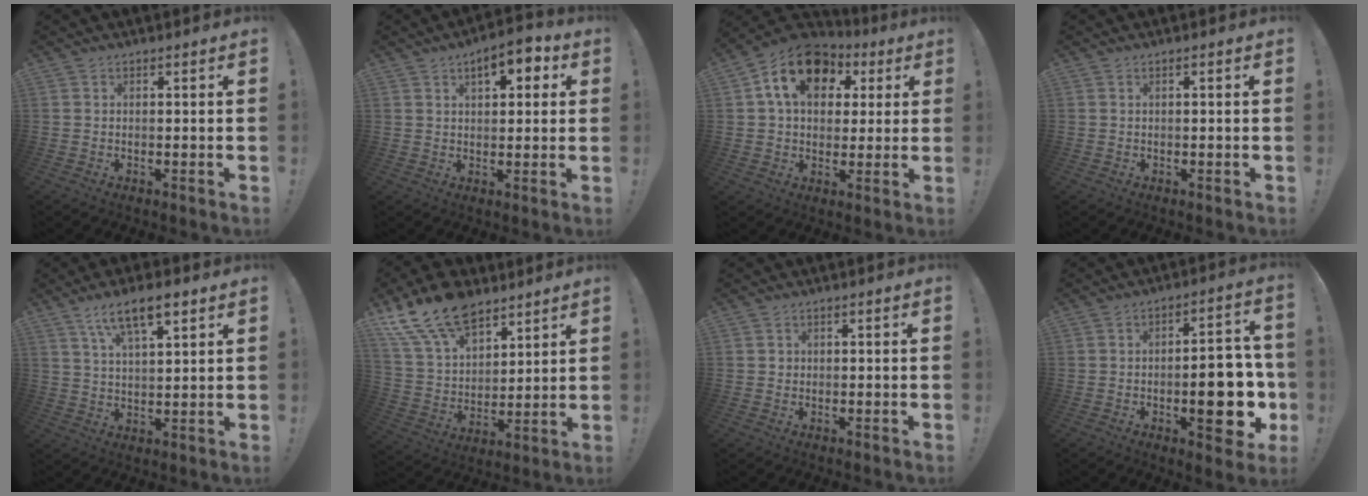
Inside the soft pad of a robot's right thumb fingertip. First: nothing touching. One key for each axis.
{"total": 7.9, "fx": 3.8, "fy": 3.8, "fz": 5.8, "tx": -0.069, "ty": -0.013, "tz": 0.061}
{"total": 16.1, "fx": 6.2, "fy": 11.4, "fz": 9.6, "tx": -0.147, "ty": -0.012, "tz": 0.113}
{"total": 0.5, "fx": 0.0, "fy": -0.1, "fz": 0.5, "tx": -0.010, "ty": -0.001, "tz": -0.001}
{"total": 10.4, "fx": 6.3, "fy": 3.6, "fz": 7.5, "tx": -0.120, "ty": -0.023, "tz": 0.110}
{"total": 17.8, "fx": 12.6, "fy": 9.6, "fz": 8.3, "tx": -0.152, "ty": -0.083, "tz": 0.237}
{"total": 1.2, "fx": -0.2, "fy": 1.2, "fz": 0.1, "tx": 0.005, "ty": 0.000, "tz": -0.005}
{"total": 17.3, "fx": -3.9, "fy": 7.0, "fz": 15.4, "tx": -0.182, "ty": 0.014, "tz": -0.051}